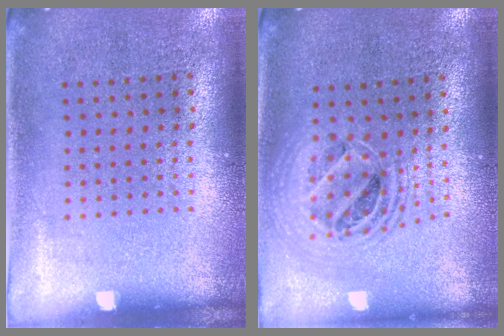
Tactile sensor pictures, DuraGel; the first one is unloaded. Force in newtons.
{"total": 2.0, "press": 1.7, "slide": 1.2}